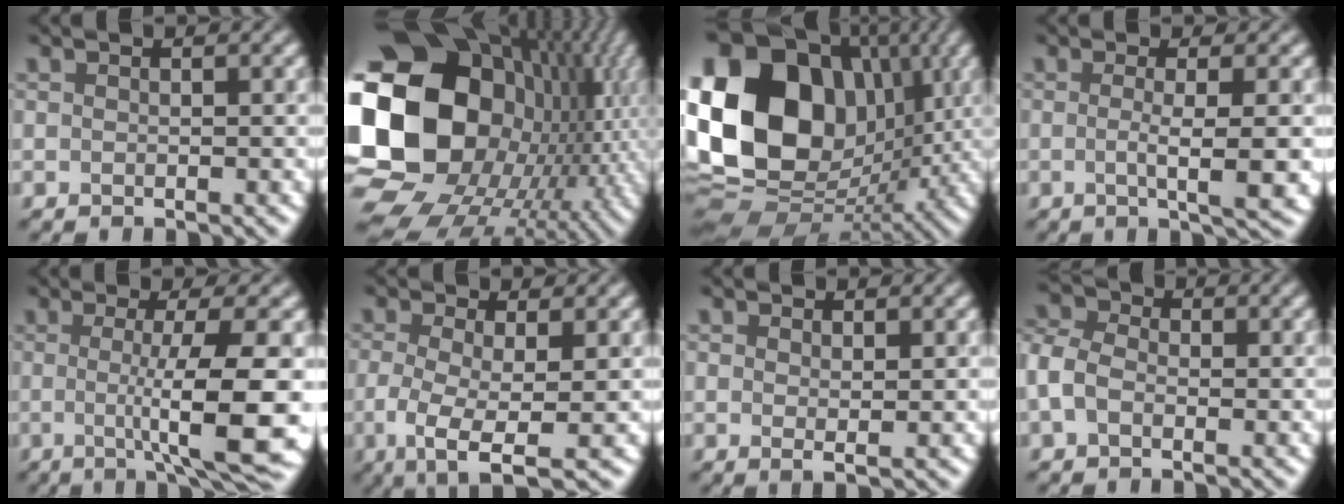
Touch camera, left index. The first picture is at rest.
{"total": 22.9, "force": [-1.7, 18.4, 13.5], "torque": [-0.270, -0.021, -0.053]}
{"total": 19.5, "force": [3.2, 15.3, 11.7], "torque": [-0.241, 0.021, 0.067]}
{"total": 4.5, "force": [-0.6, 1.0, 4.3], "torque": [-0.061, 0.001, -0.007]}
{"total": 10.1, "force": [-1.3, 2.0, 9.8], "torque": [-0.126, -0.011, -0.015]}
{"total": 5.2, "force": [-2.0, 1.8, 4.5], "torque": [-0.091, -0.010, -0.032]}
{"total": 1.0, "force": [0.3, 0.4, 0.8], "torque": [-0.015, 0.004, 0.009]}
{"total": 3.1, "force": [-0.5, 2.3, 2.0], "torque": [-0.051, 0.020, -0.024]}